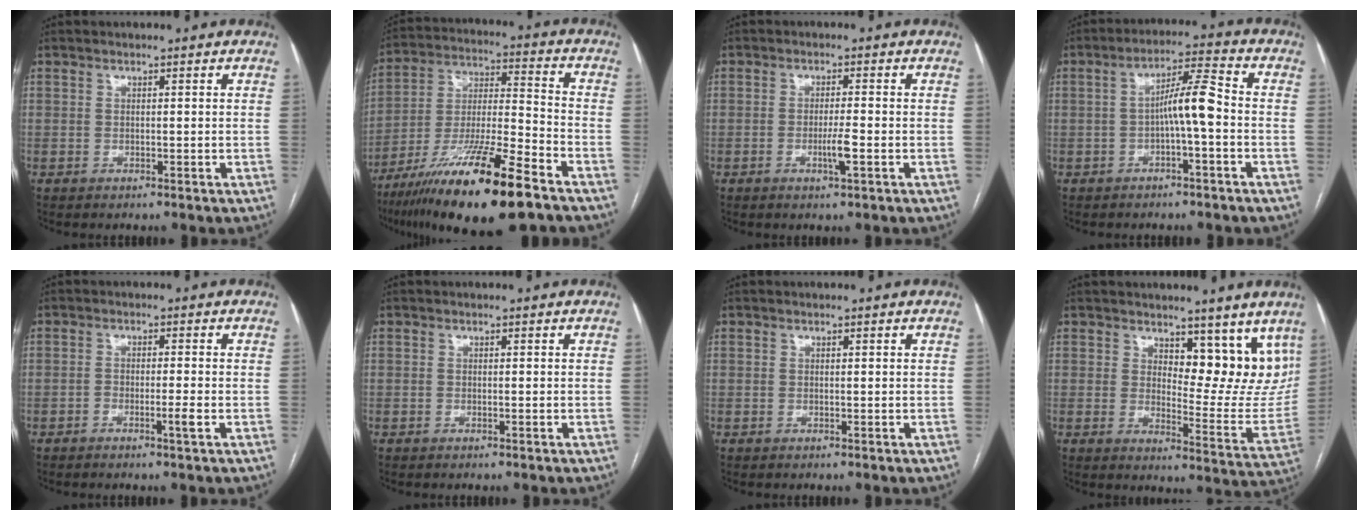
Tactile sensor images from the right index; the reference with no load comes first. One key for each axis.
{"total": 20.4, "fx": -13.3, "fy": 1.8, "fz": 15.4, "tx": -0.276, "ty": -0.035, "tz": -0.234}
{"total": 3.0, "fx": -1.0, "fy": -0.1, "fz": 2.8, "tx": -0.056, "ty": -0.003, "tz": -0.017}
{"total": 6.5, "fx": -1.2, "fy": 0.4, "fz": 6.4, "tx": -0.109, "ty": 0.022, "tz": -0.020}
{"total": 2.2, "fx": -1.0, "fy": -0.2, "fz": 1.9, "tx": -0.036, "ty": 0.002, "tz": -0.018}
{"total": 0.0}
{"total": 0.0}
{"total": 11.2, "fx": 8.0, "fy": 4.7, "fz": 6.3, "tx": -0.061, "ty": -0.024, "tz": 0.109}